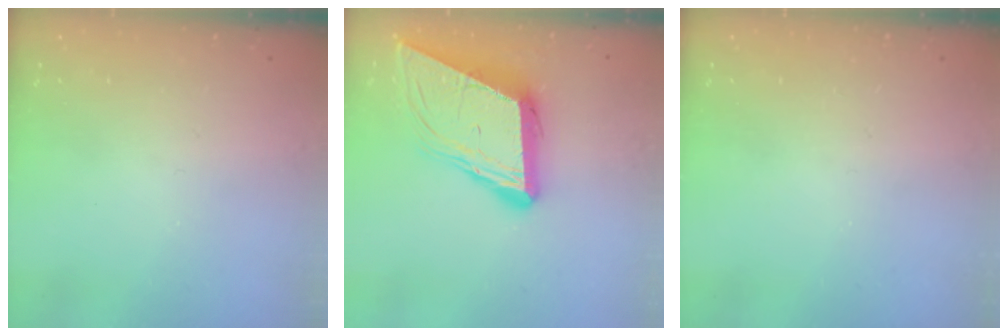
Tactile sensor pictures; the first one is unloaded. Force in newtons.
{"total": 13.9, "press": 13.5, "slide": 3.6}
{"total": 0.0}